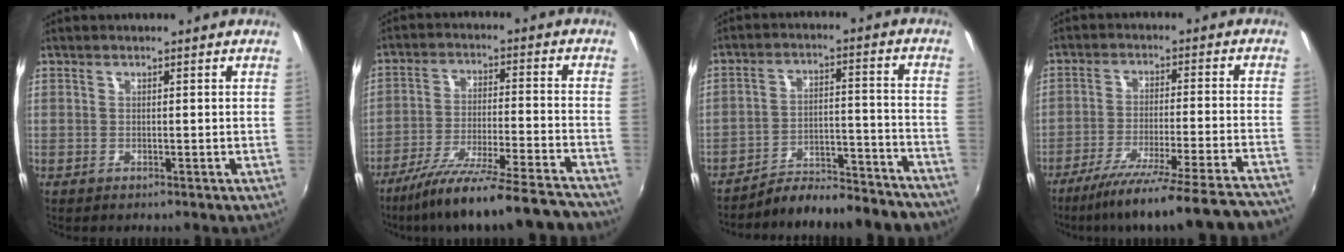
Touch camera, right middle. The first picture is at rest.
{"total": 21.3, "force": [-18.8, 1.3, 9.9], "torque": [-0.172, -0.049, -0.282]}
{"total": 17.9, "force": [-16.8, 3.5, 5.0], "torque": [-0.084, 0.018, -0.222]}
{"total": 25.6, "force": [-23.2, -1.7, 10.7], "torque": [-0.166, -0.071, -0.338]}